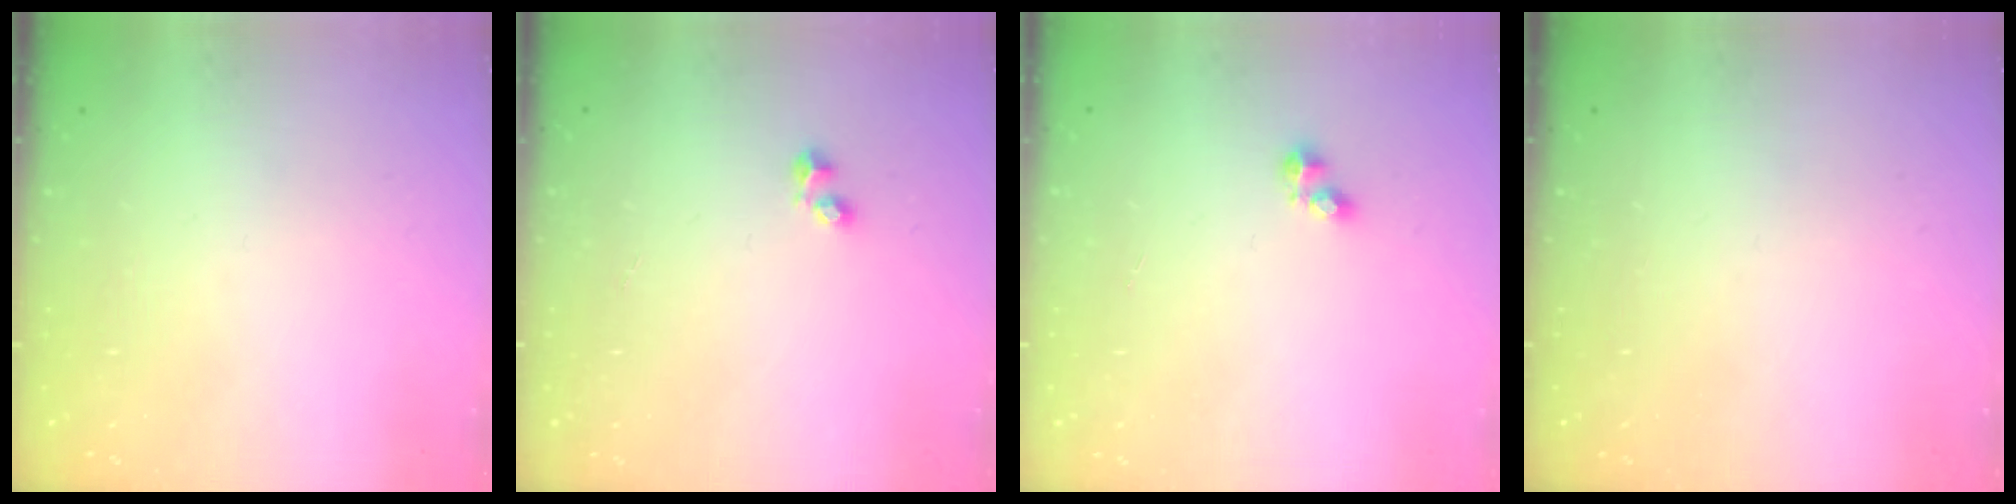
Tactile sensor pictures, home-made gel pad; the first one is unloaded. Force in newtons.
{"total": 1.7, "press": 1.6, "slide": 0.6}
{"total": 3.4, "press": 3.4, "slide": 0.5}
{"total": 0.0}